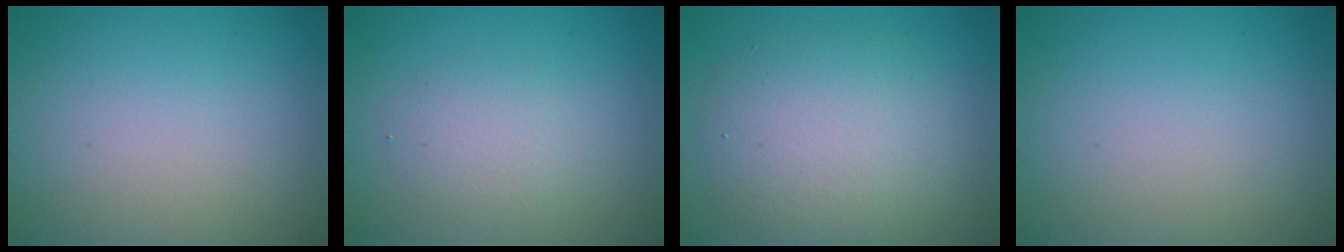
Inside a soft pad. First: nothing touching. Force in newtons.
{"total": 2.2, "press": 2.2, "slide": 0.1}
{"total": 6.0, "press": 6.0, "slide": 0.6}
{"total": 0.0}